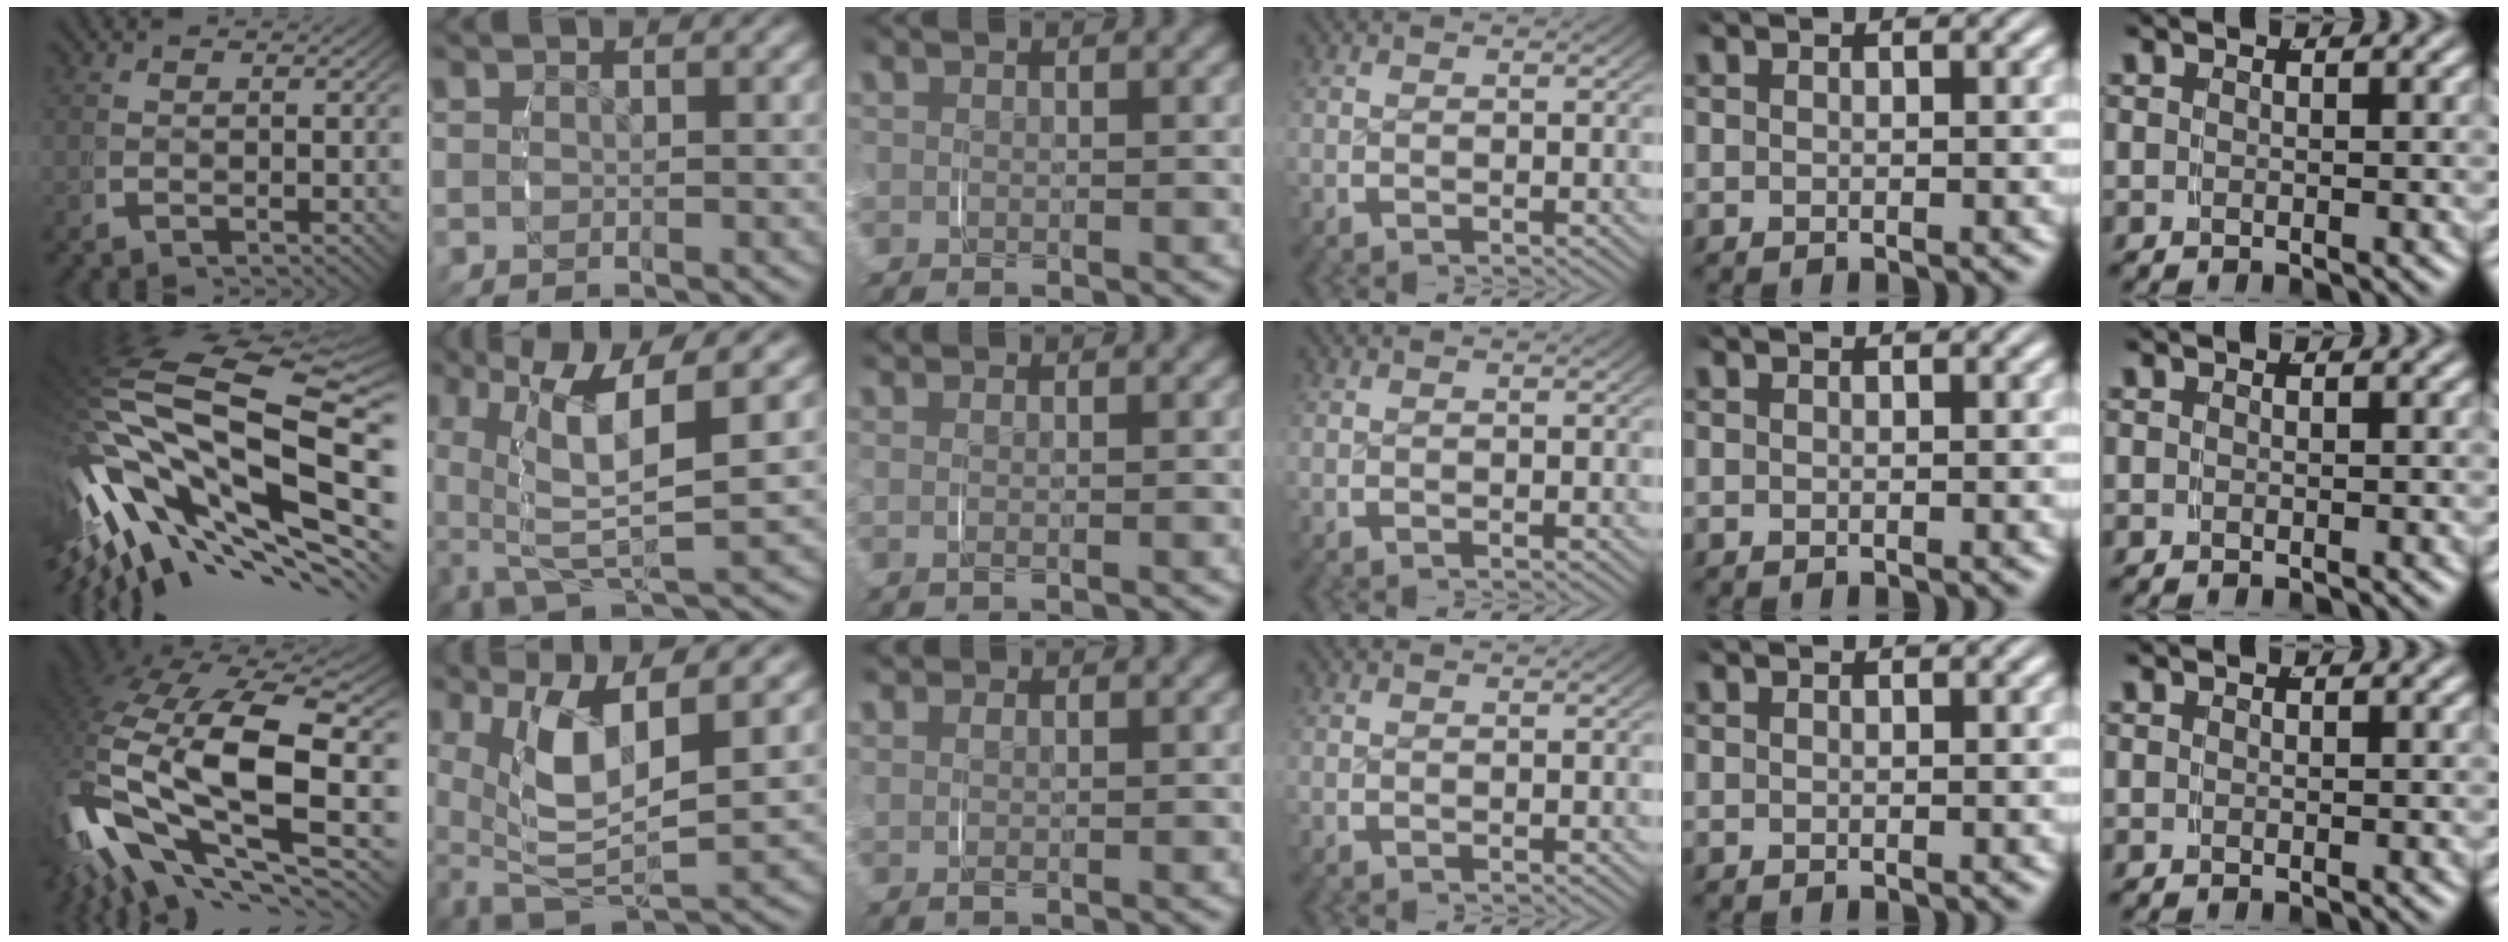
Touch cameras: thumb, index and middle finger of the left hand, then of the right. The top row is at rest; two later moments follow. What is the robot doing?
{"motion": "grasp_and_lifting", "object": "shoes"}